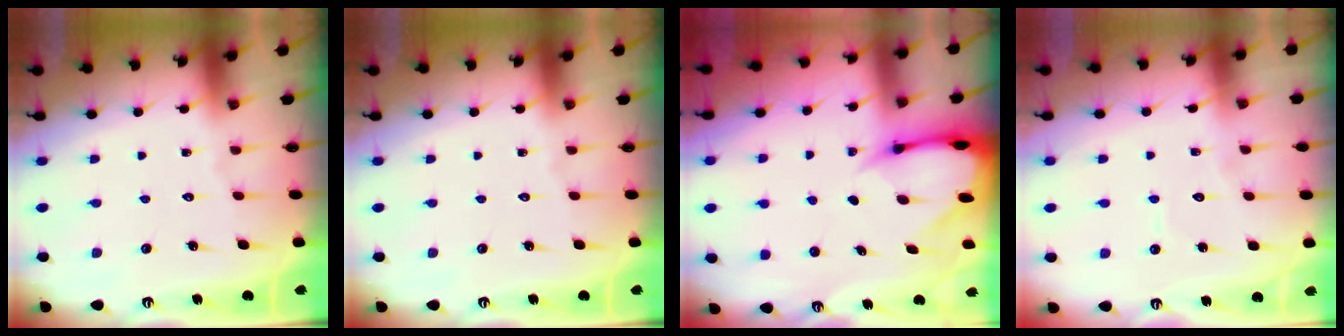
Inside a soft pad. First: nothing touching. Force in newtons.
{"total": 0.0}
{"total": 4.6, "press": 4.5, "slide": 0.7}
{"total": 4.2, "press": 4.2, "slide": 0.4}